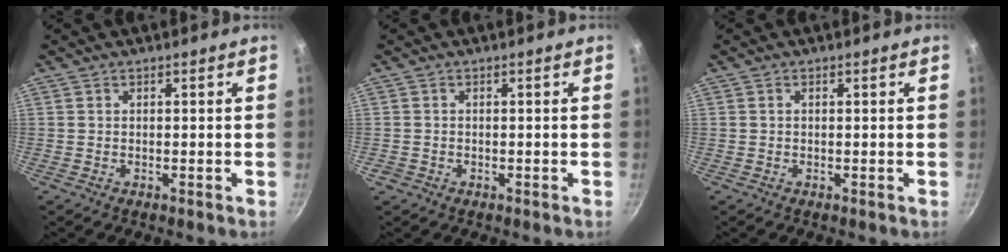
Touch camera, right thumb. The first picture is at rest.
{"total": 1.0, "force": [-0.4, 0.9, 0.1], "torque": [0.001, 0.004, -0.009]}
{"total": 0.0}